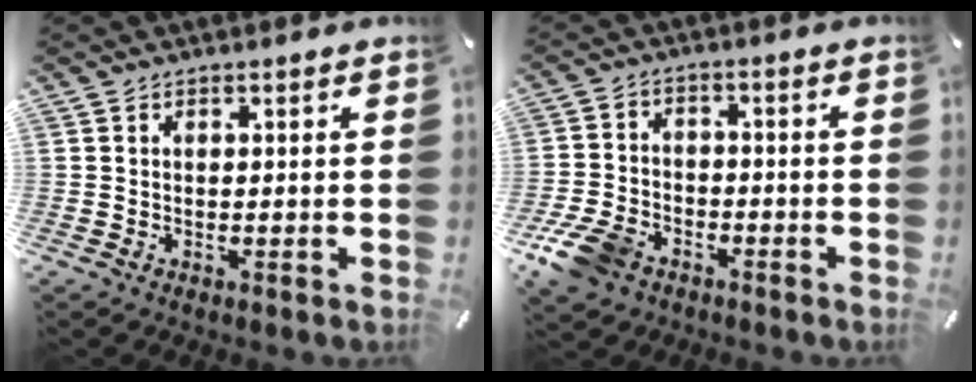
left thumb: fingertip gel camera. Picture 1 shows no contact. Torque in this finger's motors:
{"motor_torque": [-0.29, 1.66, 0.33, 0.24, 0.19]}